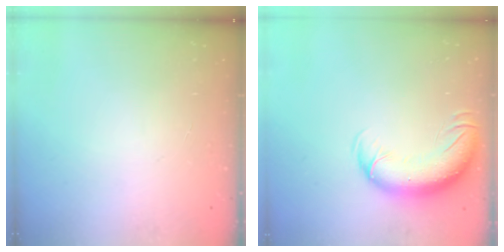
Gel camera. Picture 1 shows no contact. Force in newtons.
{"total": 12.9, "press": 12.4, "slide": 3.5}